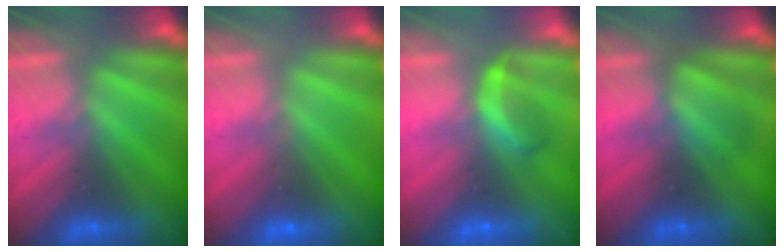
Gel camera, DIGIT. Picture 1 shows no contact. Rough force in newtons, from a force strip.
{"total": 2.7}
{"total": 4.0}
{"total": 2.5}